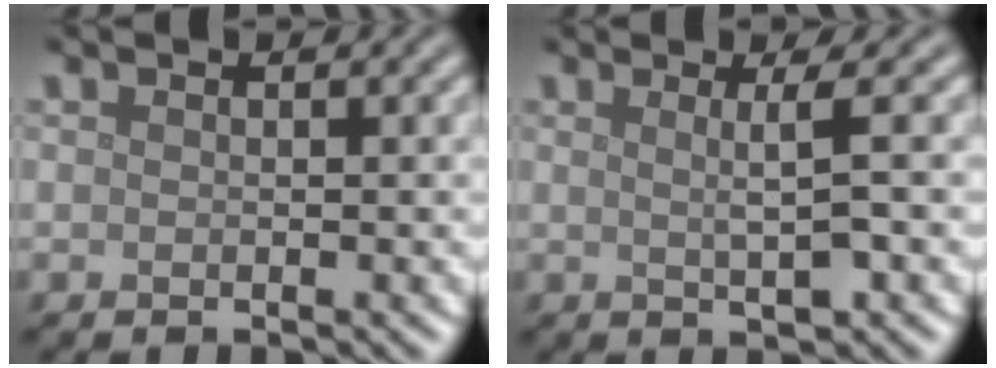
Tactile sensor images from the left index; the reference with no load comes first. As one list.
[{"total": 2.6, "force": [0.5, 0.5, 2.6], "torque": [-0.044, 0.000, 0.004]}]